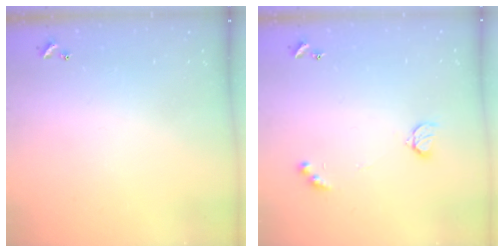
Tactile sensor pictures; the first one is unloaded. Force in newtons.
{"total": 4.2, "press": 4.2, "slide": 0.4}